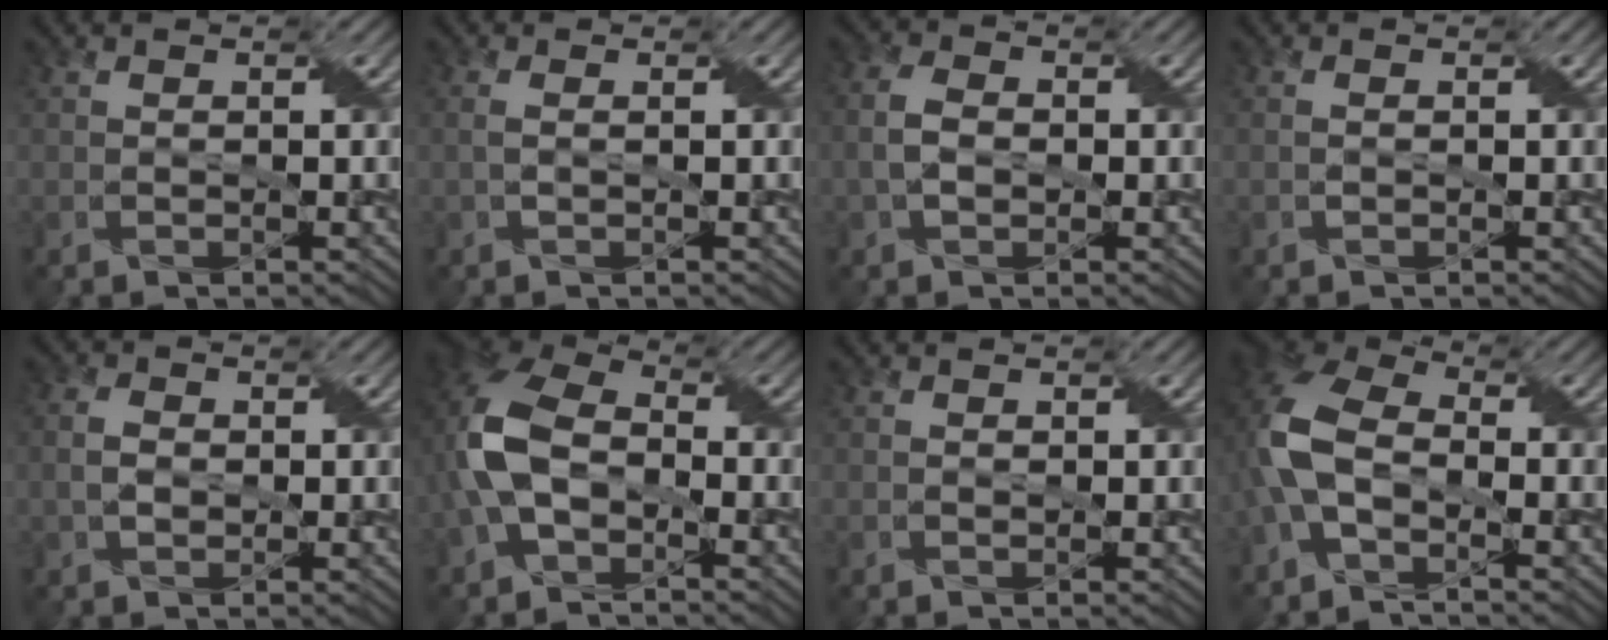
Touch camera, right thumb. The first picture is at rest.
{"total": 1.1, "force": [0.1, 0.4, 1.1], "torque": [-0.026, 0.004, 0.003]}
{"total": 3.5, "force": [-0.4, 2.5, 2.5], "torque": [-0.064, 0.004, -0.011]}
{"total": 0.8, "force": [-0.1, 0.5, 0.6], "torque": [-0.012, 0.001, 0.002]}
{"total": 2.9, "force": [-0.1, 2.2, 2.0], "torque": [-0.051, 0.003, -0.004]}
{"total": 10.1, "force": [-2.0, 6.3, 7.6], "torque": [-0.194, 0.005, -0.052]}
{"total": 0.9, "force": [0.0, 0.7, 0.6], "torque": [-0.010, -0.001, 0.002]}
{"total": 8.5, "force": [-2.0, 5.0, 6.6], "torque": [-0.167, 0.006, -0.057]}